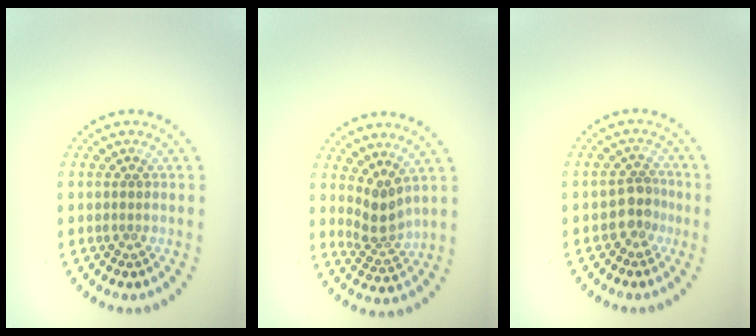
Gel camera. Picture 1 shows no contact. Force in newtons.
{"total": 2.6, "press": 1.8, "slide": 1.8}
{"total": 2.2, "press": 1.6, "slide": 1.4}